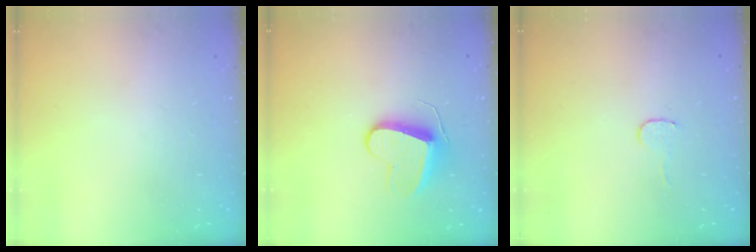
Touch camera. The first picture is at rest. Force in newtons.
{"total": 9.5, "press": 9.5, "slide": 0.7}
{"total": 4.1, "press": 4.1, "slide": 0.3}